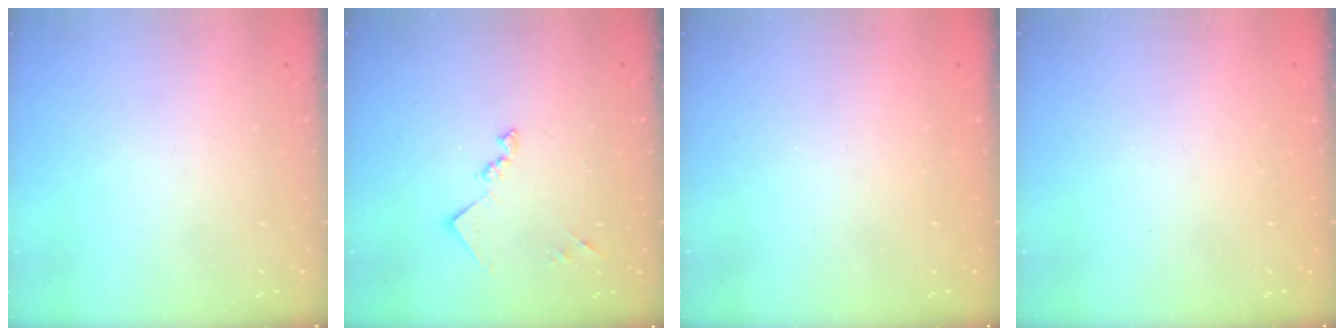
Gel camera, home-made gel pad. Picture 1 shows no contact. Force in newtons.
{"total": 10.5, "press": 10.4, "slide": 0.5}
{"total": 1.0, "press": 1.0, "slide": 0.2}
{"total": 1.3, "press": 1.0, "slide": 0.7}